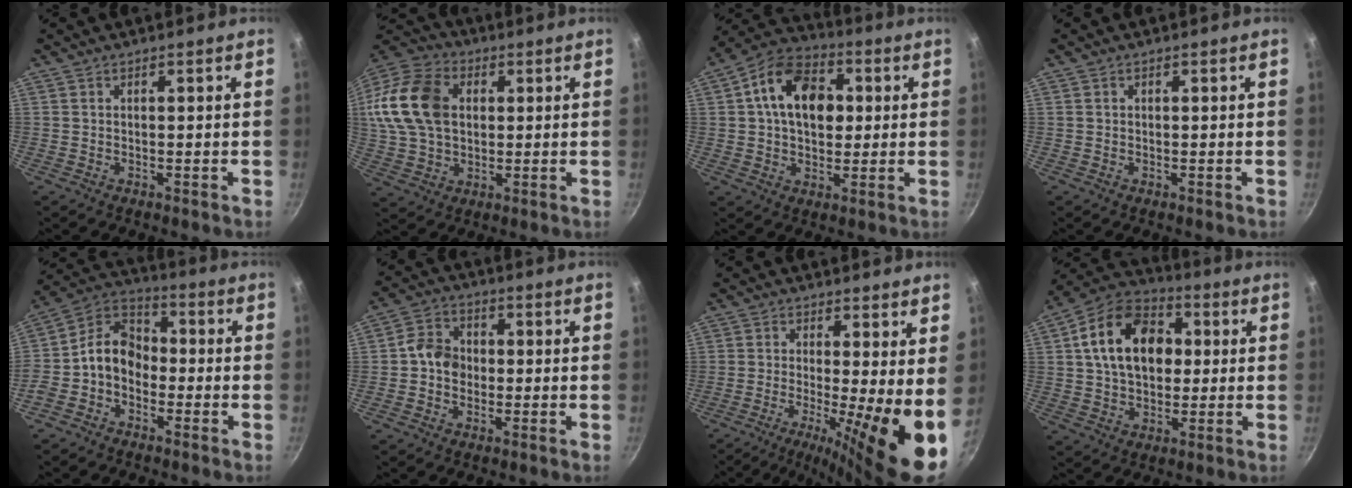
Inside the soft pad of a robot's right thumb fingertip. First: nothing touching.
{"total": 19.2, "force": [3.3, 13.8, 12.9], "torque": [-0.248, 0.021, 0.053]}
{"total": 15.3, "force": [2.8, 10.5, 10.7], "torque": [-0.143, 0.015, 0.030]}
{"total": 0.0}
{"total": 10.3, "force": [-2.2, 7.8, 6.4], "torque": [-0.082, 0.052, -0.067]}
{"total": 6.3, "force": [-0.3, 5.3, 3.3], "torque": [-0.032, 0.015, -0.021]}
{"total": 11.6, "force": [-1.4, 1.6, 11.4], "torque": [-0.172, -0.019, -0.025]}
{"total": 17.2, "force": [2.8, 12.1, 11.9], "torque": [-0.169, 0.023, 0.033]}